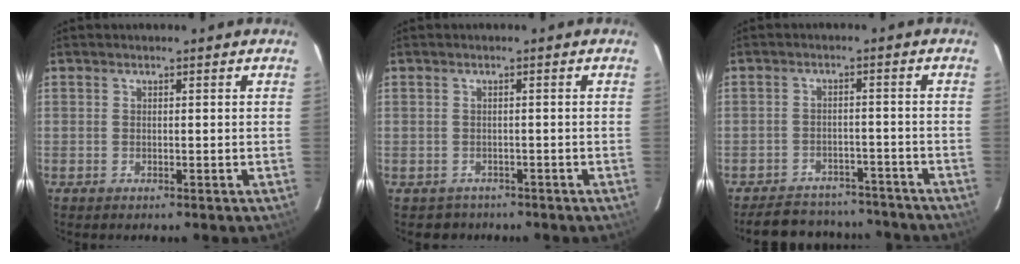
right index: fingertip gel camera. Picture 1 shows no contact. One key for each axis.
{"total": 2.7, "fx": -1.7, "fy": 2.0, "fz": -0.3, "tx": 0.003, "ty": 0.010, "tz": -0.022}
{"total": 14.2, "fx": -12.3, "fy": 5.8, "fz": 3.9, "tx": -0.094, "ty": 0.031, "tz": -0.152}